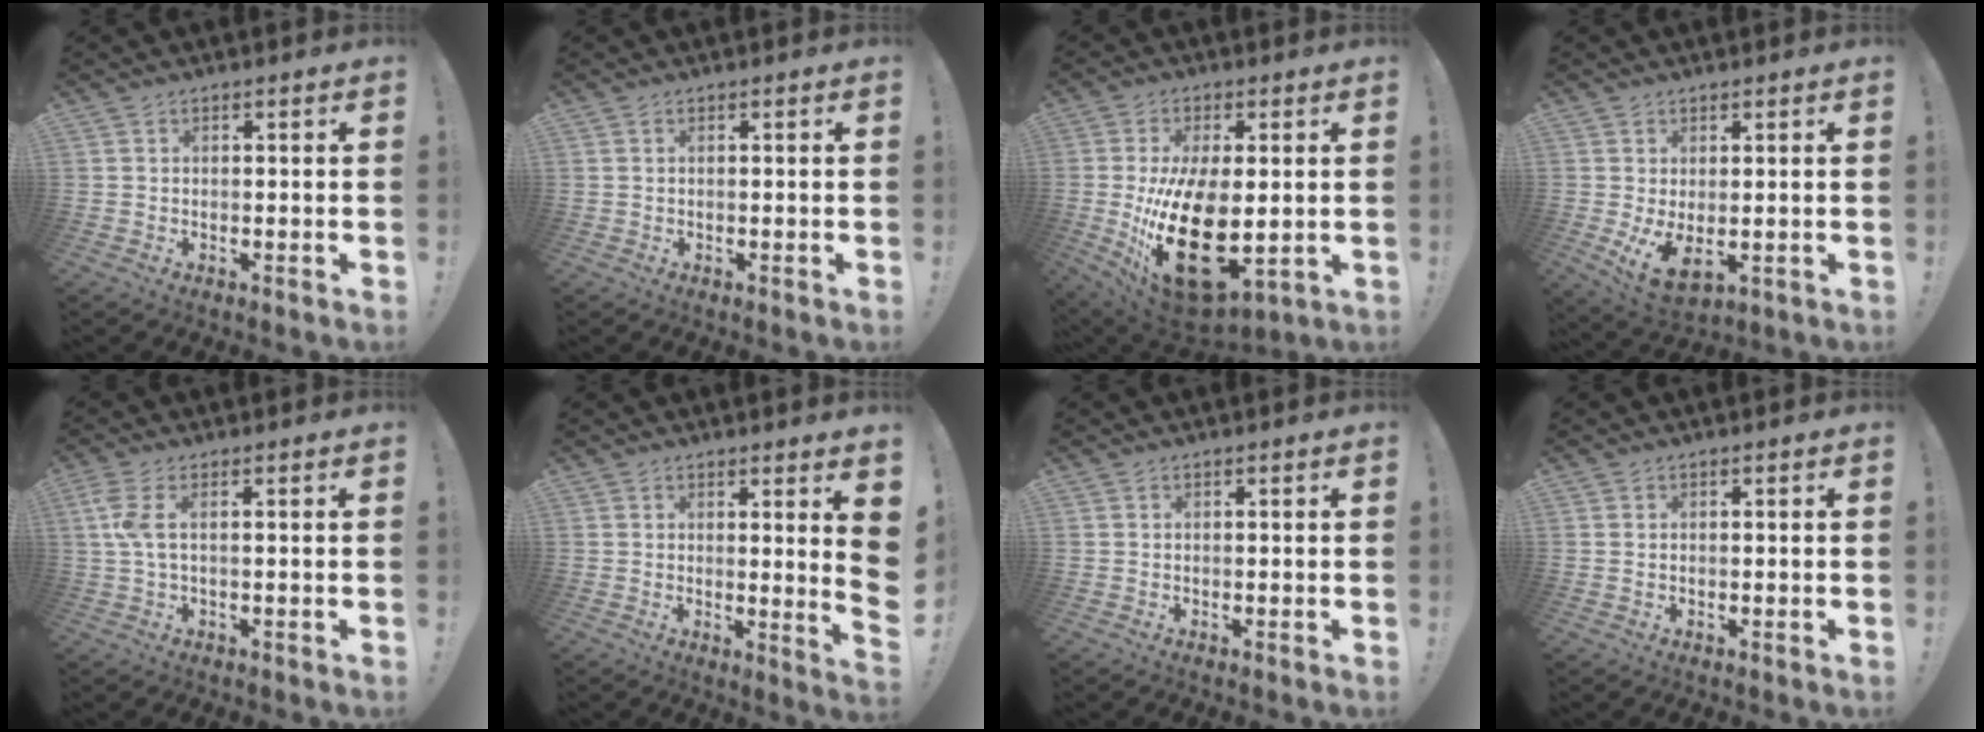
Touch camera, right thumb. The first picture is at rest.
{"total": 0.0}
{"total": 24.4, "force": [-2.4, 13.0, 20.5], "torque": [-0.364, -0.022, -0.019]}
{"total": 6.6, "force": [1.1, 3.3, 5.6], "torque": [-0.097, -0.019, 0.028]}
{"total": 5.3, "force": [0.9, 1.6, 5.0], "torque": [-0.109, -0.007, 0.016]}
{"total": 5.6, "force": [2.2, -0.7, 5.1], "torque": [-0.058, -0.036, 0.033]}
{"total": 0.0}
{"total": 0.0}